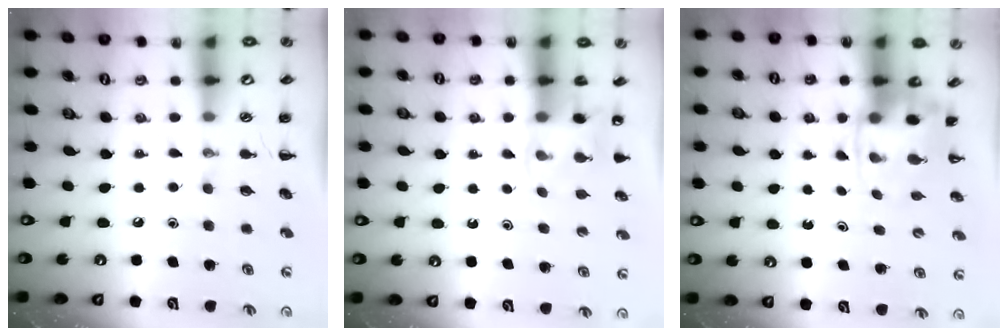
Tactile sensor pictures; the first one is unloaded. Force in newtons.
{"total": 5.6, "press": 5.4, "slide": 1.5}
{"total": 3.5, "press": 3.4, "slide": 0.7}